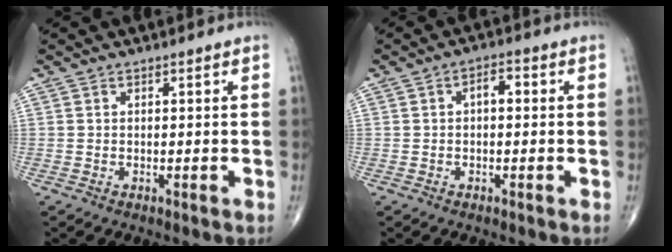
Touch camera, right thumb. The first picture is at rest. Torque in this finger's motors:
{"motor_torque": [0.76, 0.81, 0.37, -0.07, -0.01]}